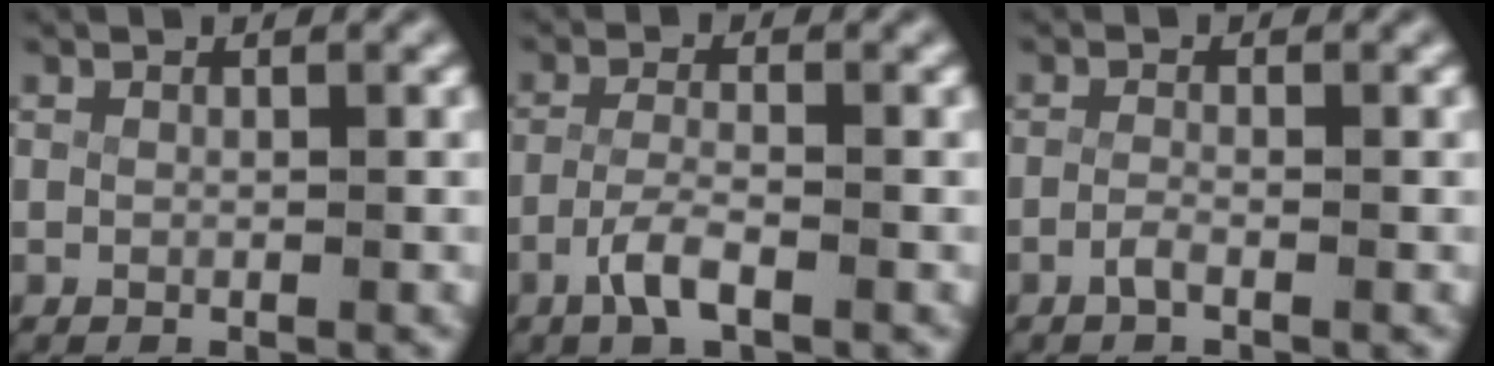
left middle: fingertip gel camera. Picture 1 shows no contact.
{"total": 3.1, "force": [-1.9, 0.7, 2.3], "torque": [-0.057, -0.011, -0.031]}
{"total": 1.2, "force": [-1.1, 0.0, 0.6], "torque": [-0.026, -0.009, -0.019]}